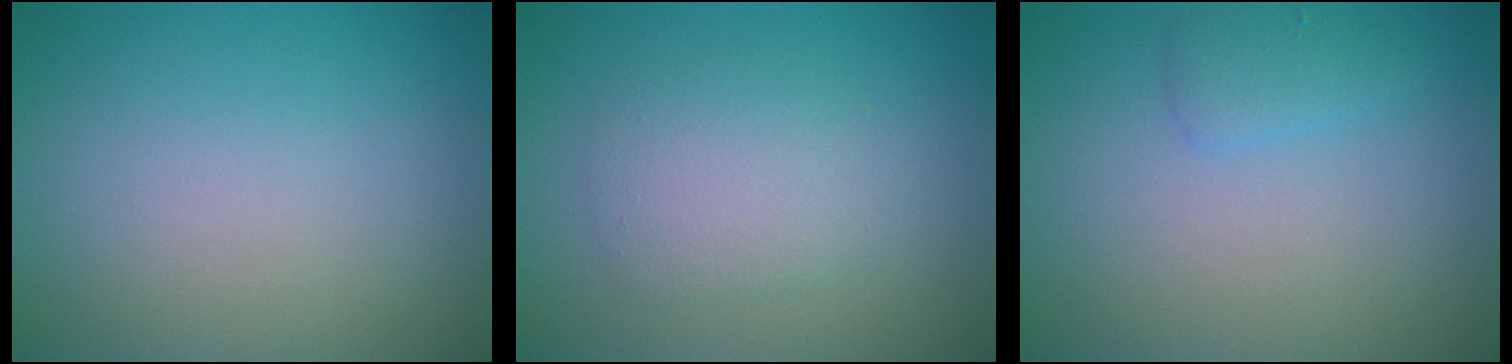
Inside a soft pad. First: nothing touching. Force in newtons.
{"total": 2.9, "press": 2.9, "slide": 0.1}
{"total": 1.4, "press": 1.4, "slide": 0.1}